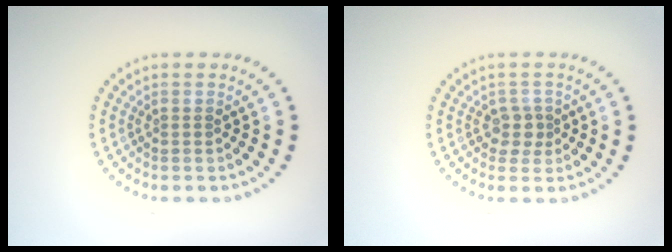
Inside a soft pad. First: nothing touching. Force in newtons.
{"total": 1.7, "press": 1.4, "slide": 1.1}